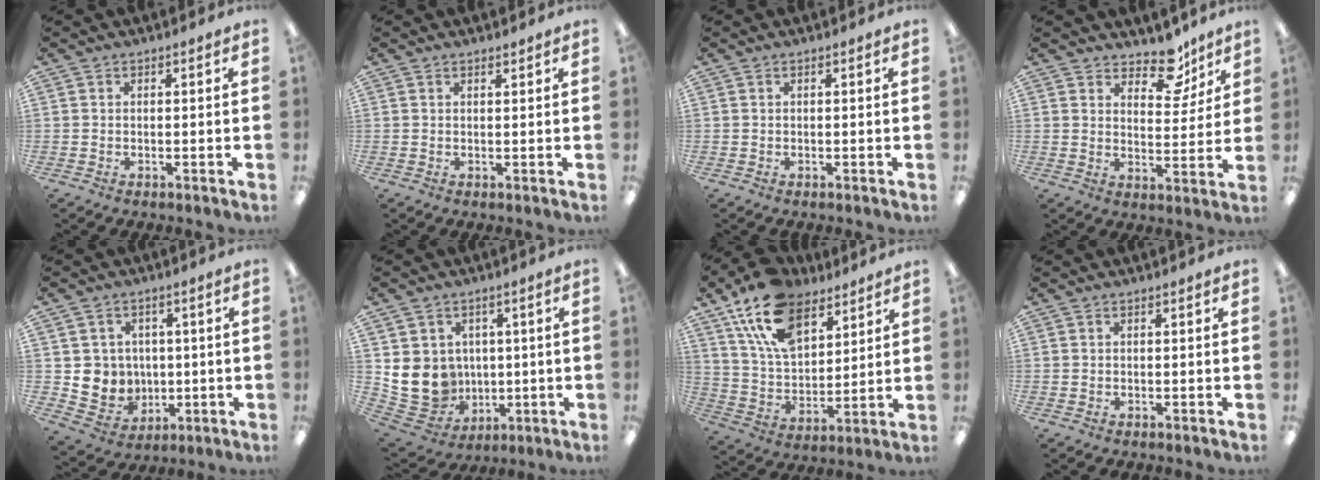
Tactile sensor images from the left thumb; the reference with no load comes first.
{"total": 0.9, "force": [0.8, 0.1, 0.2], "torque": [-0.005, -0.001, 0.016]}
{"total": 0.0}
{"total": 10.4, "force": [7.6, 5.4, 4.6], "torque": [-0.051, -0.046, 0.132]}
{"total": 6.7, "force": [2.0, 6.3, -0.6], "torque": [-0.015, -0.010, 0.047]}
{"total": 11.0, "force": [0.4, 10.3, 4.0], "torque": [-0.112, -0.012, 0.018]}
{"total": 17.6, "force": [11.3, 9.7, 9.4], "torque": [-0.188, -0.038, 0.211]}
{"total": 0.0}